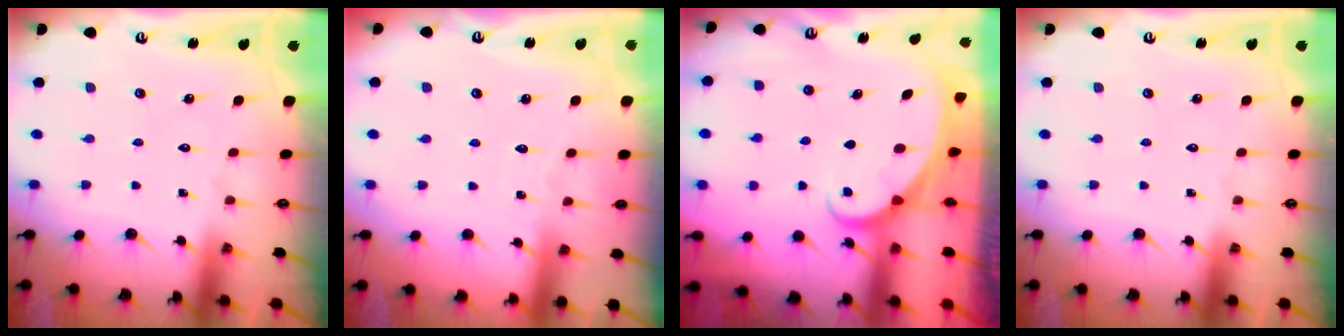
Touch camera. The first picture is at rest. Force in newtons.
{"total": 2.6, "press": 2.6, "slide": 0.4}
{"total": 1.8, "press": 1.8, "slide": 0.1}
{"total": 0.0}